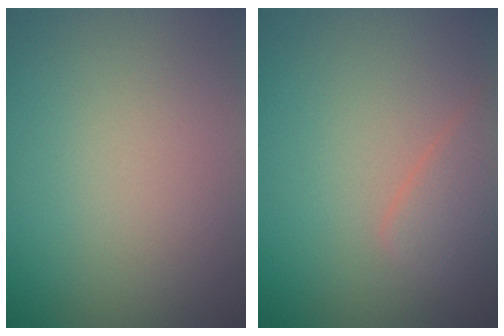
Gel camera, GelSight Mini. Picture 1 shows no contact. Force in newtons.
{"total": 2.0, "press": 2.0, "slide": 0.1}